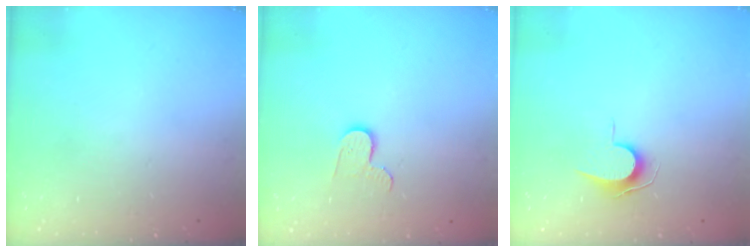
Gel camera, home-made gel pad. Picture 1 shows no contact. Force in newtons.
{"total": 6.3, "press": 6.3, "slide": 0.5}
{"total": 7.0, "press": 7.0, "slide": 0.6}